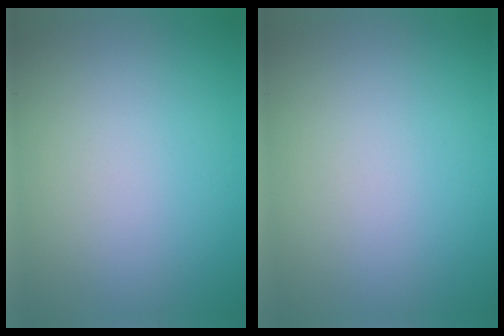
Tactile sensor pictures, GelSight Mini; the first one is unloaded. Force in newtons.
{"total": 0.0}